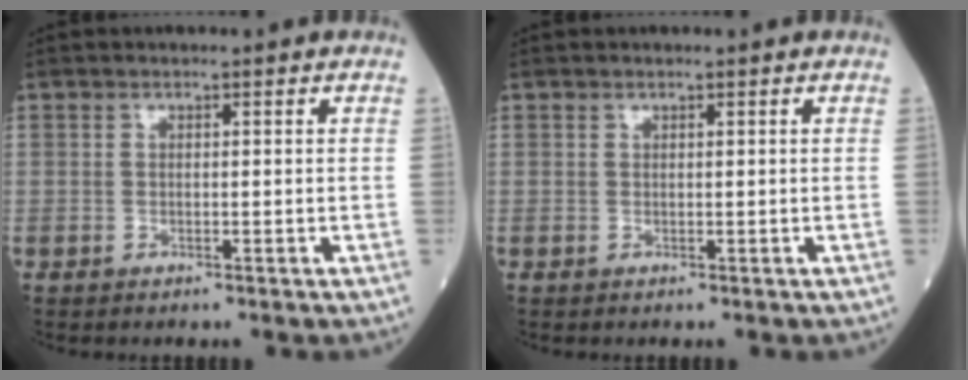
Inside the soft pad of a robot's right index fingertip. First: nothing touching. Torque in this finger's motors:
{"motor_torque": [-0.03, 0.04, -0.04, -0.01]}